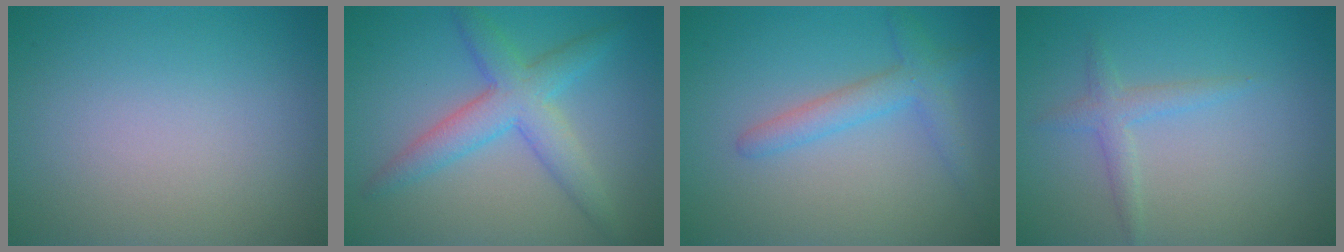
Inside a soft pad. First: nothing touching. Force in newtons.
{"total": 4.7, "press": 4.7, "slide": 0.1}
{"total": 2.8, "press": 2.8, "slide": 0.3}
{"total": 1.7, "press": 1.7, "slide": 0.0}